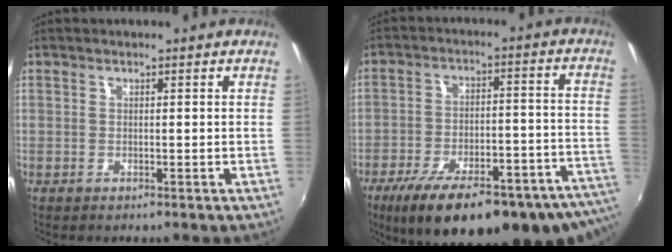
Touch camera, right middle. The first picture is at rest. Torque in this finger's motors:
{"motor_torque": [1.09, -1.04, 0.45, 0.21]}